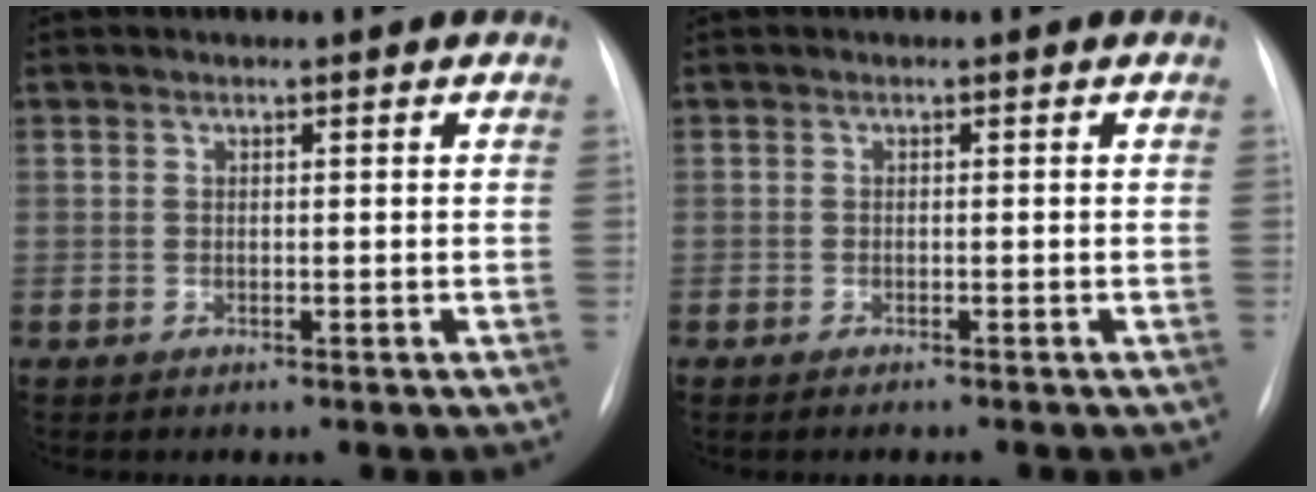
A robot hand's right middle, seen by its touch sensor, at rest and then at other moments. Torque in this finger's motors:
{"motor_torque": [1.02, -1.12, 0.28, 0.07]}